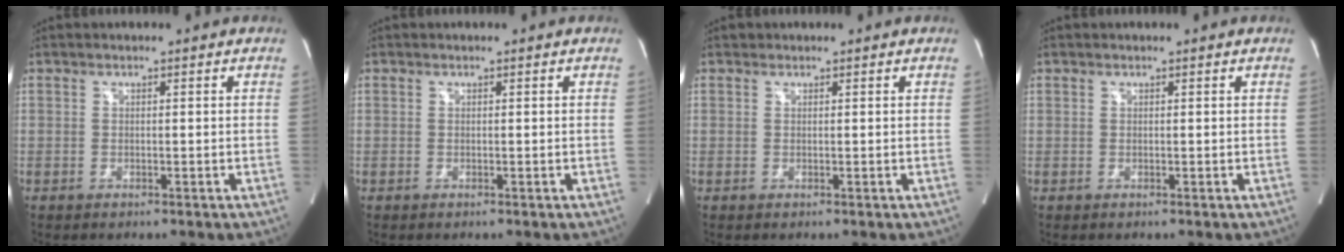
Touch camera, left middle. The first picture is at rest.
{"total": 0.0}
{"total": 0.5, "force": [0.4, 0.3, 0.0], "torque": [-0.003, 0.002, 0.008]}
{"total": 0.0}